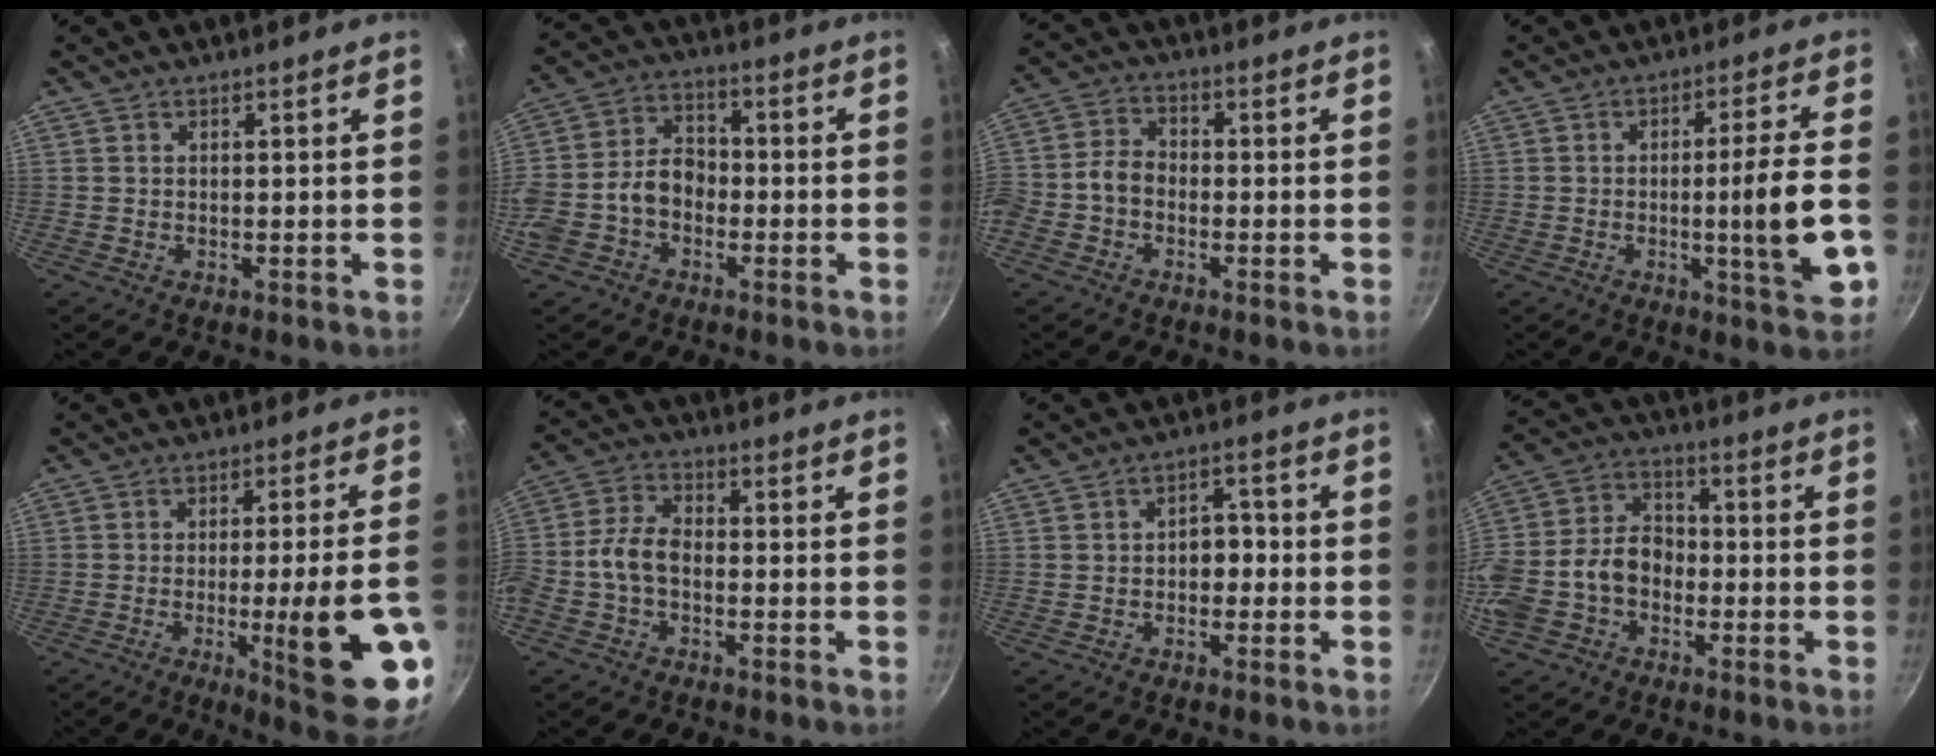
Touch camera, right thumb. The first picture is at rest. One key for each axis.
{"total": 9.8, "fx": -2.8, "fy": 7.1, "fz": 6.1, "tx": -0.095, "ty": 0.043, "tz": -0.064}
{"total": 5.9, "fx": -2.3, "fy": 4.3, "fz": 3.3, "tx": -0.063, "ty": 0.036, "tz": -0.059}
{"total": 11.5, "fx": -2.7, "fy": 1.0, "fz": 11.1, "tx": -0.160, "ty": 0.010, "tz": -0.039}
{"total": 18.8, "fx": -5.4, "fy": 2.8, "fz": 17.8, "tx": -0.227, "ty": 0.012, "tz": -0.066}
{"total": 6.9, "fx": -2.1, "fy": 4.0, "fz": 5.2, "tx": -0.110, "ty": 0.034, "tz": -0.053}
{"total": 3.9, "fx": -0.9, "fy": 2.8, "fz": 2.6, "tx": -0.004, "ty": 0.018, "tz": -0.017}
{"total": 13.8, "fx": -3.9, "fy": 10.1, "fz": 8.6, "tx": -0.154, "ty": 0.050, "tz": -0.082}